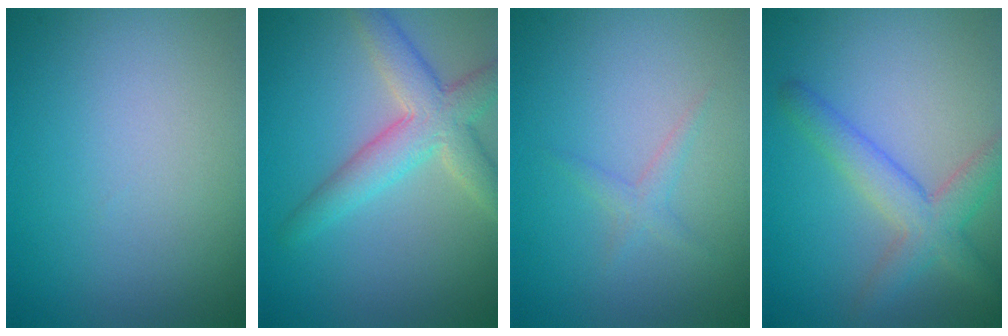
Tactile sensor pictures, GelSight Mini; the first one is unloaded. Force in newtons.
{"total": 4.6, "press": 4.6, "slide": 0.2}
{"total": 1.1, "press": 1.1, "slide": 0.0}
{"total": 3.9, "press": 3.9, "slide": 0.2}